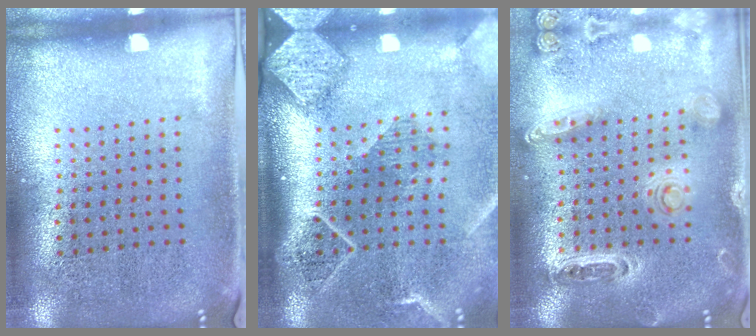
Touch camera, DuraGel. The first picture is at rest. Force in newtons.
{"total": 2.7, "press": 2.0, "slide": 1.8}
{"total": 1.3, "press": 1.2, "slide": 0.2}